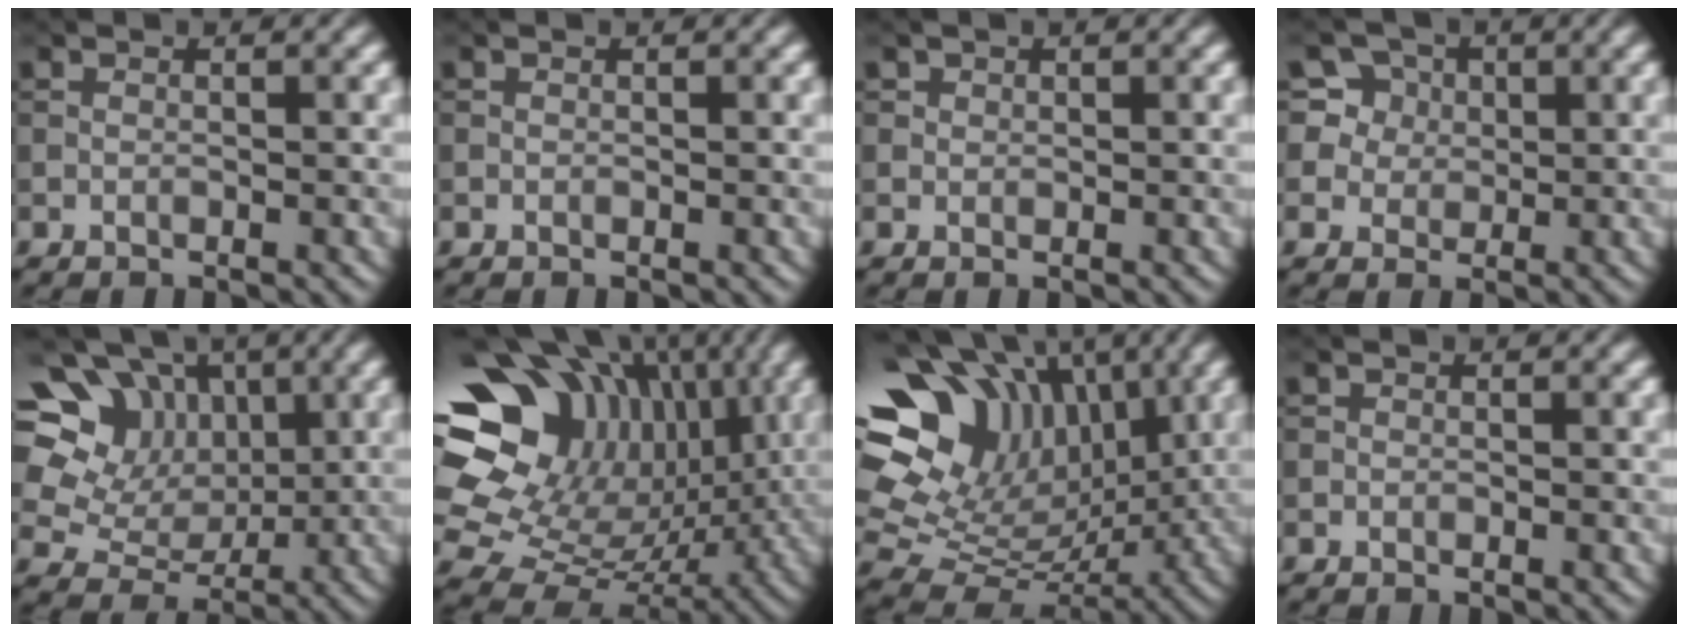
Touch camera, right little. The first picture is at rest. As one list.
[{"total": 0.0}, {"total": 0.9, "force": [0.5, 0.8, 0.2], "torque": [0.000, -0.001, 0.007]}, {"total": 7.5, "force": [2.6, 6.7, 1.9], "torque": [-0.043, 0.045, 0.017]}, {"total": 13.0, "force": [6.4, 9.9, 5.4], "torque": [-0.130, 0.033, 0.110]}, {"total": 18.0, "force": [5.4, 13.8, 10.3], "torque": [-0.200, 0.027, 0.111]}, {"total": 16.0, "force": [5.4, 11.6, 9.6], "torque": [-0.202, 0.026, 0.108]}, {"total": 0.0}]